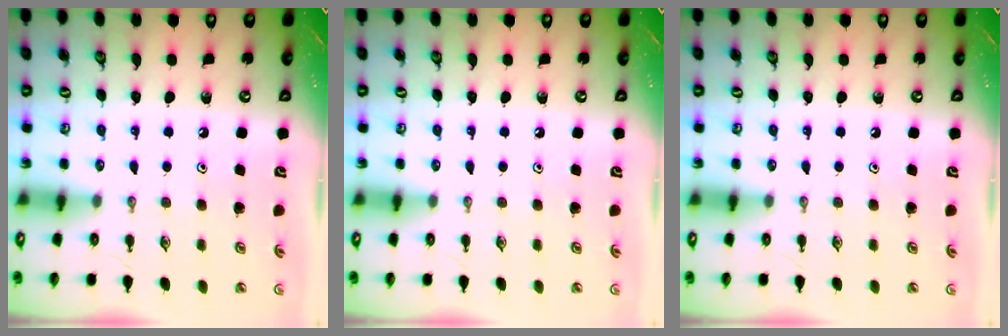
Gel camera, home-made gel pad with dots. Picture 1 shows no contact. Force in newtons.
{"total": 0.0}
{"total": 0.0}